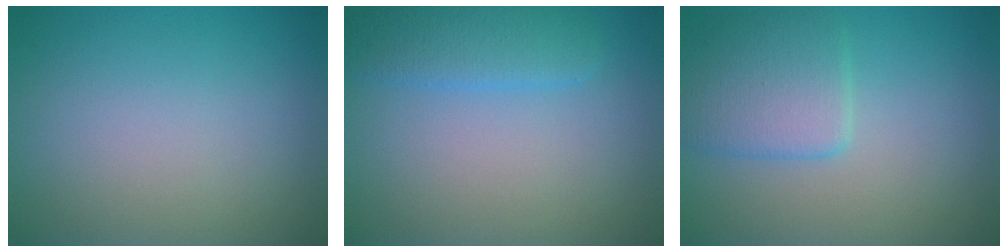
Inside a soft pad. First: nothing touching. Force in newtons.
{"total": 2.8, "press": 2.8, "slide": 0.1}
{"total": 3.8, "press": 3.8, "slide": 0.3}